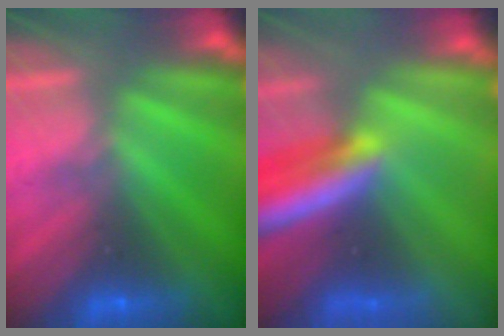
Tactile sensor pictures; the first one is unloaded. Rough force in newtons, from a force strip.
{"total": 6.8}